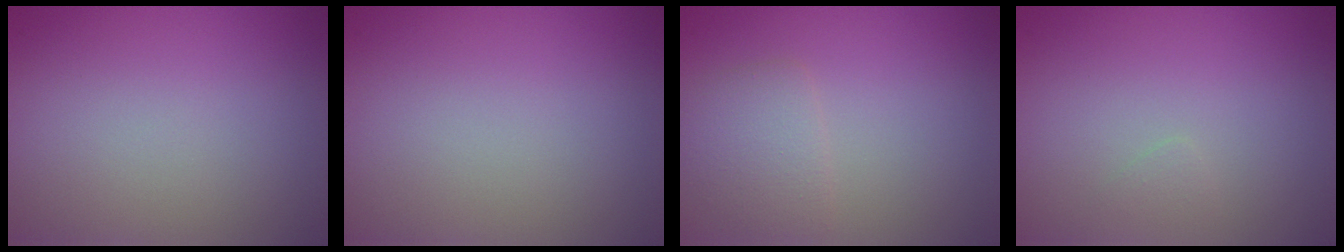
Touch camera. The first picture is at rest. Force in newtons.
{"total": 0.0}
{"total": 2.4, "press": 2.4, "slide": 0.0}
{"total": 0.5, "press": 0.5, "slide": 0.0}